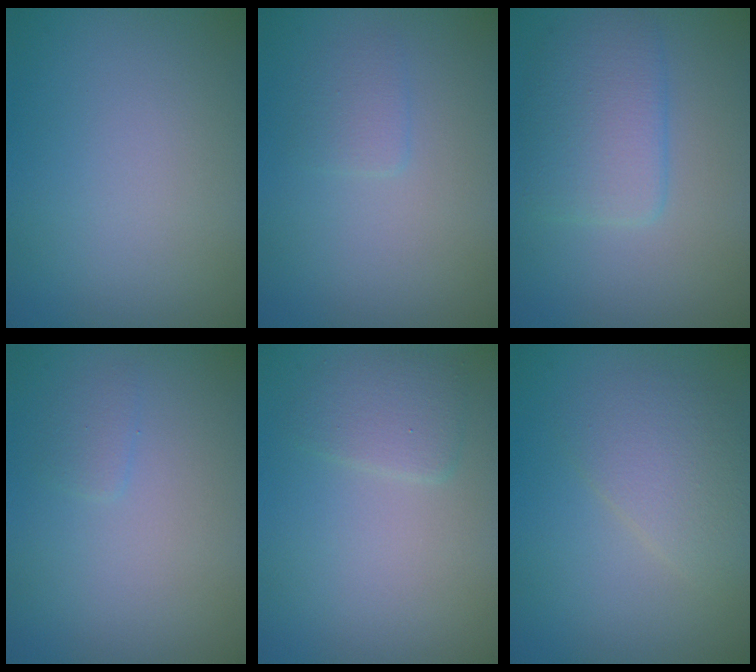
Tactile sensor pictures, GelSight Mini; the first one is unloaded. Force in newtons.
{"total": 1.2, "press": 1.2, "slide": 0.1}
{"total": 3.7, "press": 3.7, "slide": 0.1}
{"total": 0.8, "press": 0.8, "slide": 0.0}
{"total": 1.8, "press": 1.8, "slide": 0.1}
{"total": 3.0, "press": 3.0, "slide": 0.0}